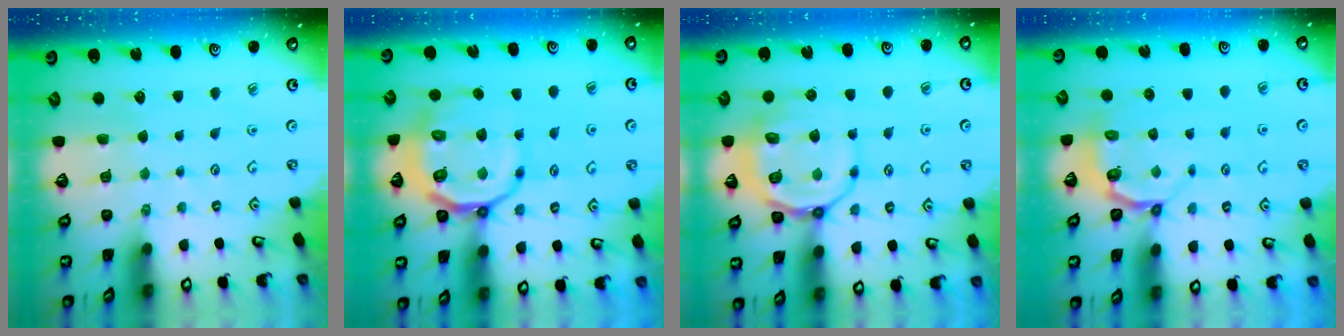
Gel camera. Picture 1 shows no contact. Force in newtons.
{"total": 14.3, "press": 13.9, "slide": 3.0}
{"total": 13.4, "press": 13.3, "slide": 1.7}
{"total": 3.8, "press": 2.9, "slide": 2.4}